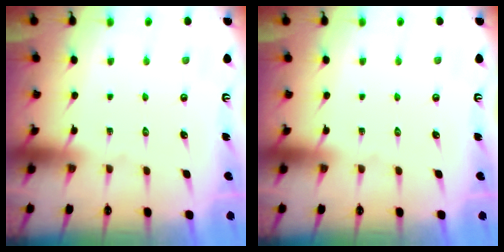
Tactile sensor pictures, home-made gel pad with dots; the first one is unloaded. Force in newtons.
{"total": 0.0}